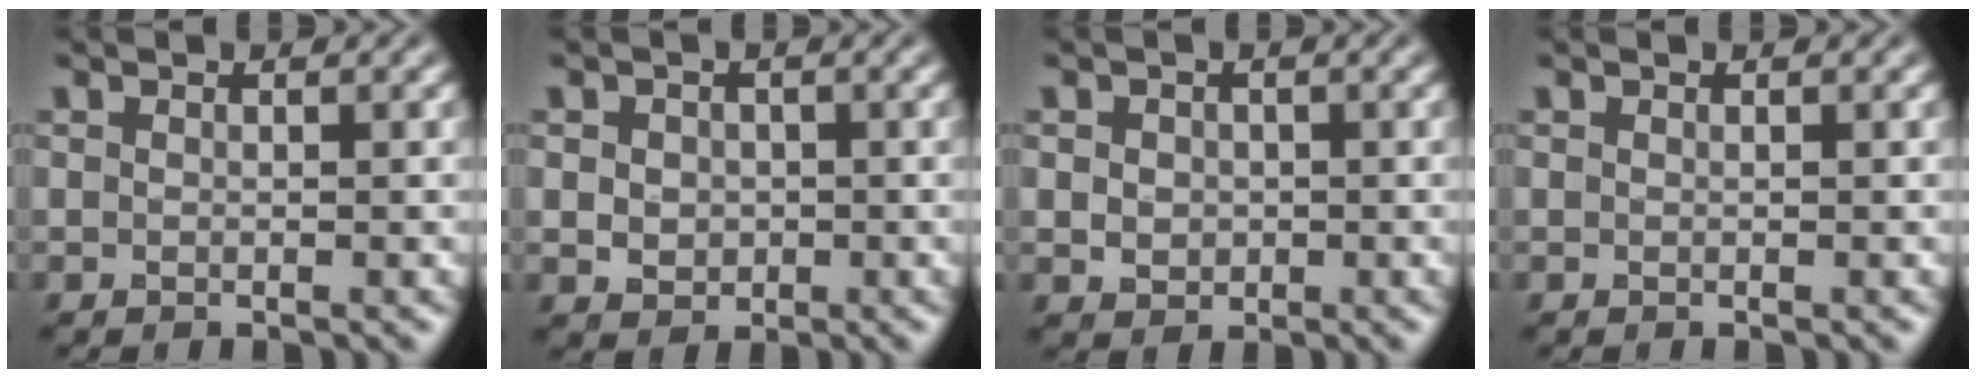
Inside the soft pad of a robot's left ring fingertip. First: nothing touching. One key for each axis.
{"total": 2.5, "fx": -0.1, "fy": 2.1, "fz": 1.2, "tx": -0.016, "ty": -0.003, "tz": -0.002}
{"total": 2.0, "fx": 0.0, "fy": 1.8, "fz": 1.0, "tx": -0.014, "ty": -0.004, "tz": 0.000}
{"total": 0.0}